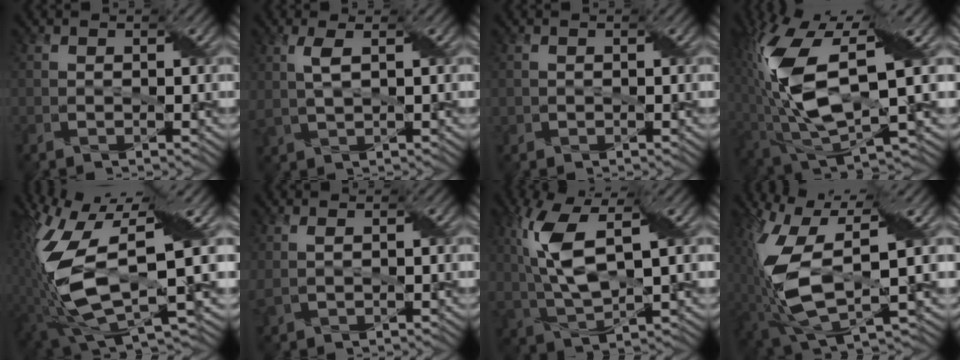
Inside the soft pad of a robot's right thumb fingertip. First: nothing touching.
{"total": 2.9, "force": [0.9, 0.9, 2.6], "torque": [-0.071, 0.001, 0.022]}
{"total": 0.7, "force": [0.0, 0.7, -0.1], "torque": [-0.007, -0.005, 0.003]}
{"total": 15.6, "force": [2.3, 6.8, 13.9], "torque": [-0.317, -0.017, 0.050]}
{"total": 13.9, "force": [1.1, 5.6, 12.7], "torque": [-0.277, -0.028, 0.029]}
{"total": 1.6, "force": [0.6, 0.6, 1.3], "torque": [-0.040, 0.000, 0.018]}
{"total": 10.2, "force": [2.4, 4.4, 8.9], "torque": [-0.211, 0.003, 0.050]}
{"total": 14.5, "force": [1.0, 7.0, 12.7], "torque": [-0.273, -0.046, 0.043]}